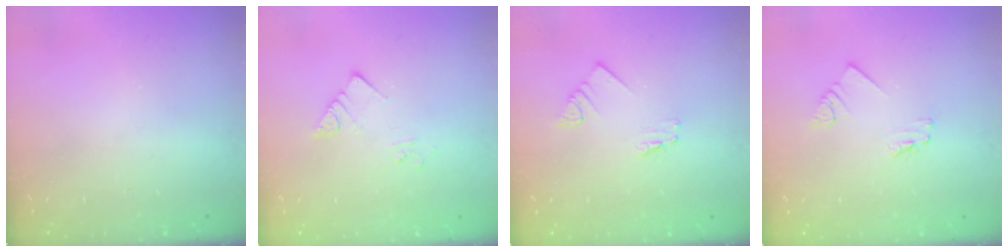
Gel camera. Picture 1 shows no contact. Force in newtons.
{"total": 3.7, "press": 3.7, "slide": 0.2}
{"total": 1.2, "press": 1.2, "slide": 0.1}
{"total": 1.7, "press": 1.7, "slide": 0.3}